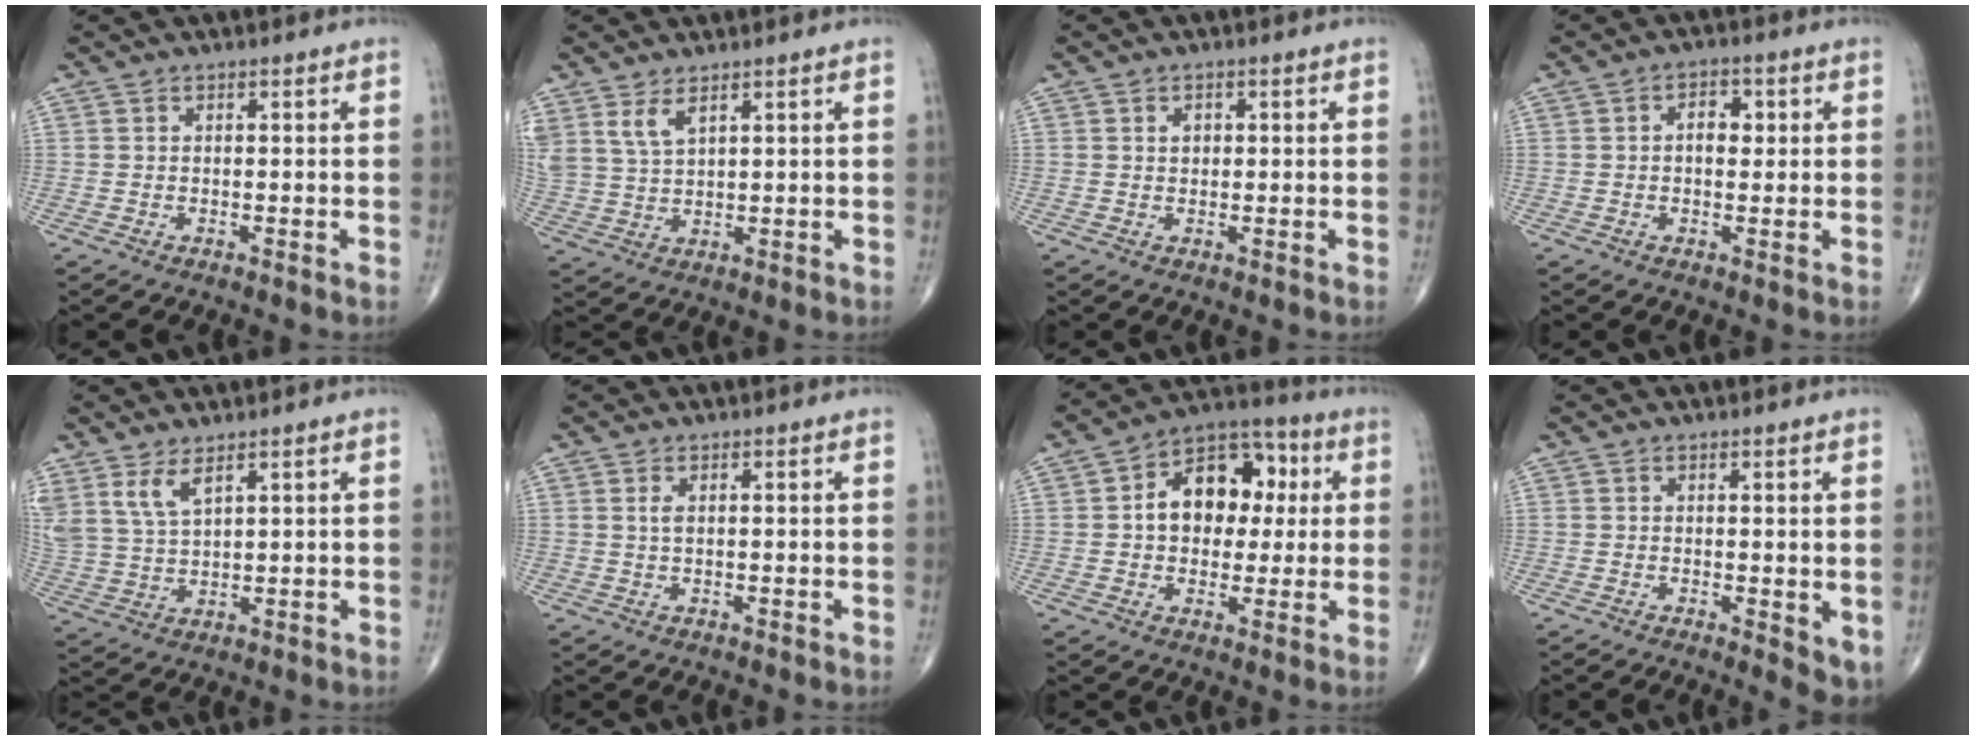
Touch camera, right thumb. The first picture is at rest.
{"total": 5.3, "force": [3.3, 2.2, 3.5], "torque": [-0.072, -0.014, 0.076]}
{"total": 1.9, "force": [0.5, 1.4, 1.1], "torque": [-0.009, 0.000, 0.008]}
{"total": 4.2, "force": [0.6, 2.7, 3.2], "torque": [-0.035, 0.008, 0.006]}
{"total": 6.7, "force": [4.2, 2.7, 4.4], "torque": [-0.091, -0.017, 0.094]}
{"total": 1.6, "force": [0.5, 0.7, 1.3], "torque": [-0.029, 0.002, 0.012]}
{"total": 14.3, "force": [2.1, 10.0, 9.9], "torque": [-0.103, 0.023, 0.023]}
{"total": 4.2, "force": [-0.1, 1.6, 3.9], "torque": [-0.045, -0.012, -0.001]}